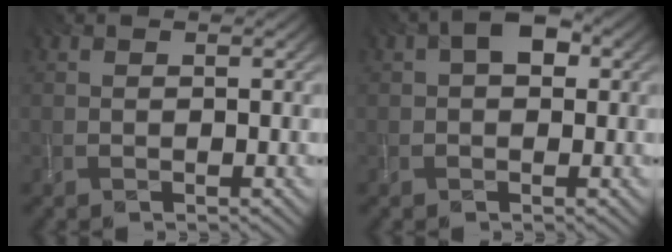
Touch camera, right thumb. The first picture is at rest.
{"total": 3.7, "force": [1.1, 2.2, 2.8], "torque": [-0.044, 0.012, 0.011]}